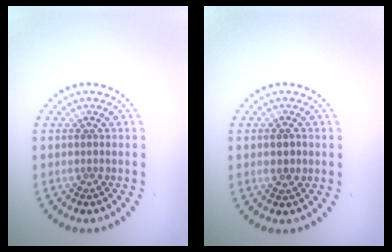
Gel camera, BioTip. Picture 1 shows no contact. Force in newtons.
{"total": 1.2, "press": 1.1, "slide": 0.1}